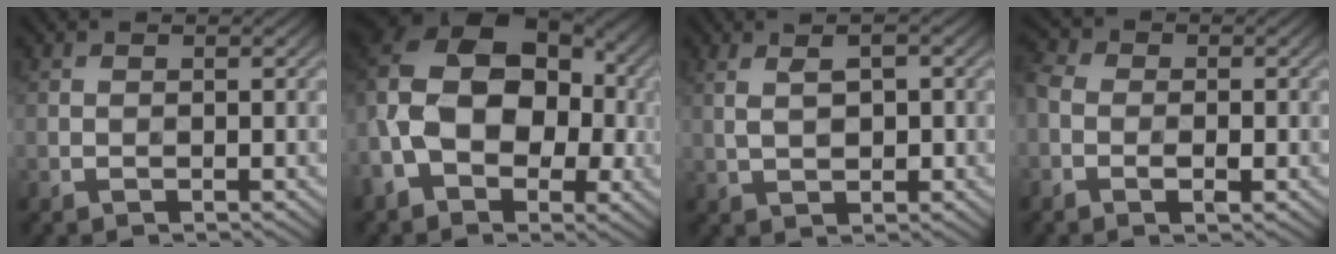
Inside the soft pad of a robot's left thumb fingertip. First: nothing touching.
{"total": 15.9, "force": [-1.6, 11.0, 11.4], "torque": [-0.212, 0.006, -0.022]}
{"total": 4.0, "force": [1.1, 1.8, 3.4], "torque": [-0.057, 0.002, 0.022]}
{"total": 4.9, "force": [-1.4, 3.2, 3.3], "torque": [-0.072, -0.007, -0.030]}